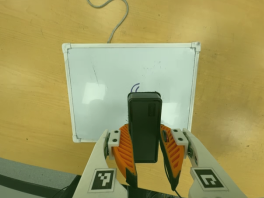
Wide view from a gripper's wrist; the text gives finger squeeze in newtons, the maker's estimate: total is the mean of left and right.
{"total": 8.5, "left": 6.9, "right": 10.1}